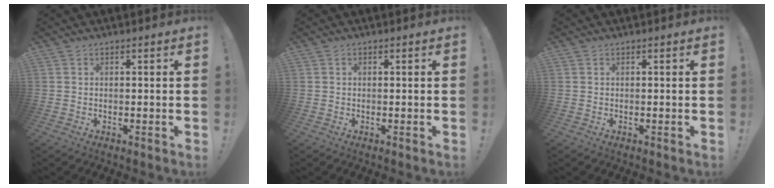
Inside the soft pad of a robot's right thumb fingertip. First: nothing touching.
{"total": 0.0}
{"total": 0.0}